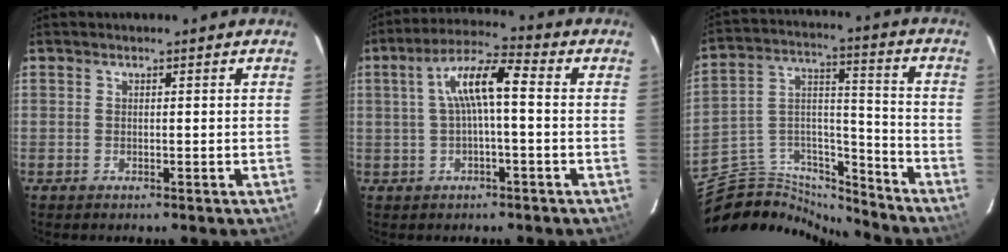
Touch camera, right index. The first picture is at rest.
{"total": 8.2, "force": [0.3, 1.7, 8.1], "torque": [-0.157, 0.022, 0.007]}
{"total": 17.6, "force": [-15.8, 5.6, 5.4], "torque": [-0.114, 0.046, -0.270]}